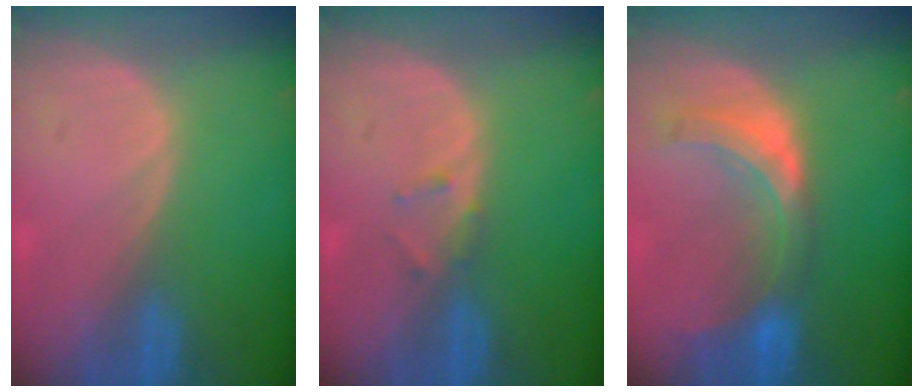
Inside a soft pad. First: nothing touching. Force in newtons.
{"total": 1.3, "press": 1.3, "slide": 0.4}
{"total": 7.7, "press": 6.9, "slide": 3.5}